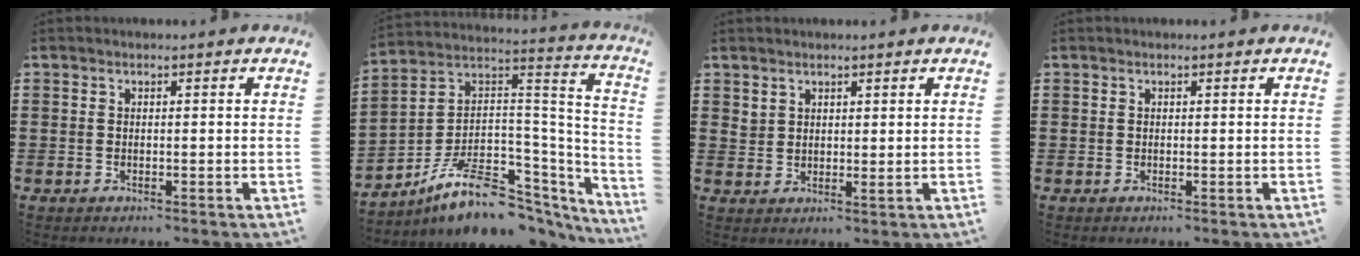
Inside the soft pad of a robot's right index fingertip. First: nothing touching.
{"total": 12.5, "force": [-7.1, 6.5, 8.0], "torque": [-0.162, 0.016, -0.122]}
{"total": 2.1, "force": [1.9, 0.9, 0.4], "torque": [-0.012, 0.001, 0.038]}
{"total": 0.0}